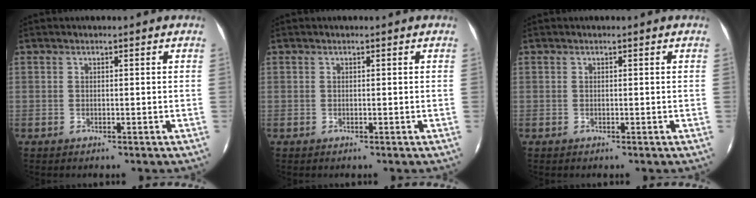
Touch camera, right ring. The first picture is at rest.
{"total": 0.0}
{"total": 0.0}